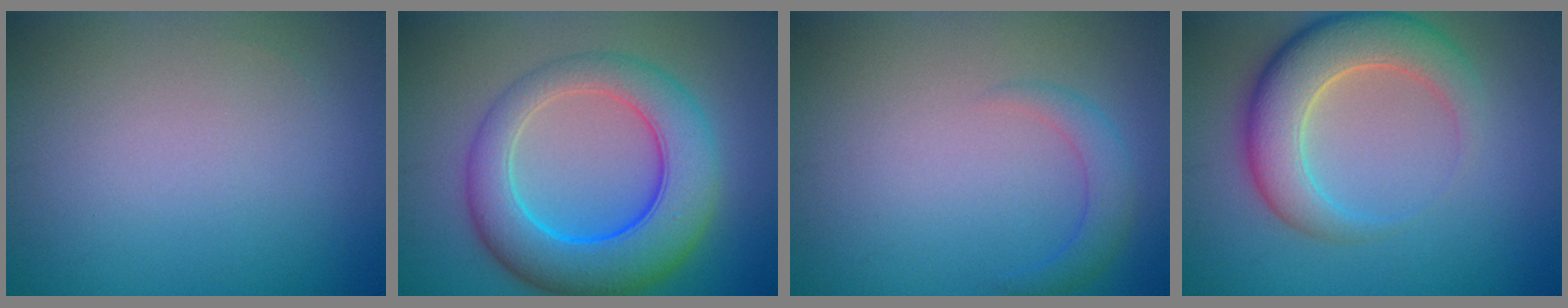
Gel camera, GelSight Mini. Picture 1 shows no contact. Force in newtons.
{"total": 9.0, "press": 9.0, "slide": 0.3}
{"total": 2.0, "press": 2.0, "slide": 0.2}
{"total": 6.5, "press": 6.5, "slide": 0.5}